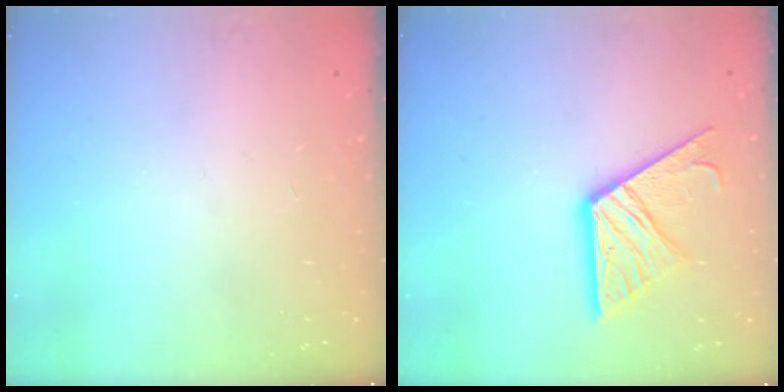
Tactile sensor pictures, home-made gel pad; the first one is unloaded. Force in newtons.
{"total": 14.7, "press": 14.6, "slide": 1.4}